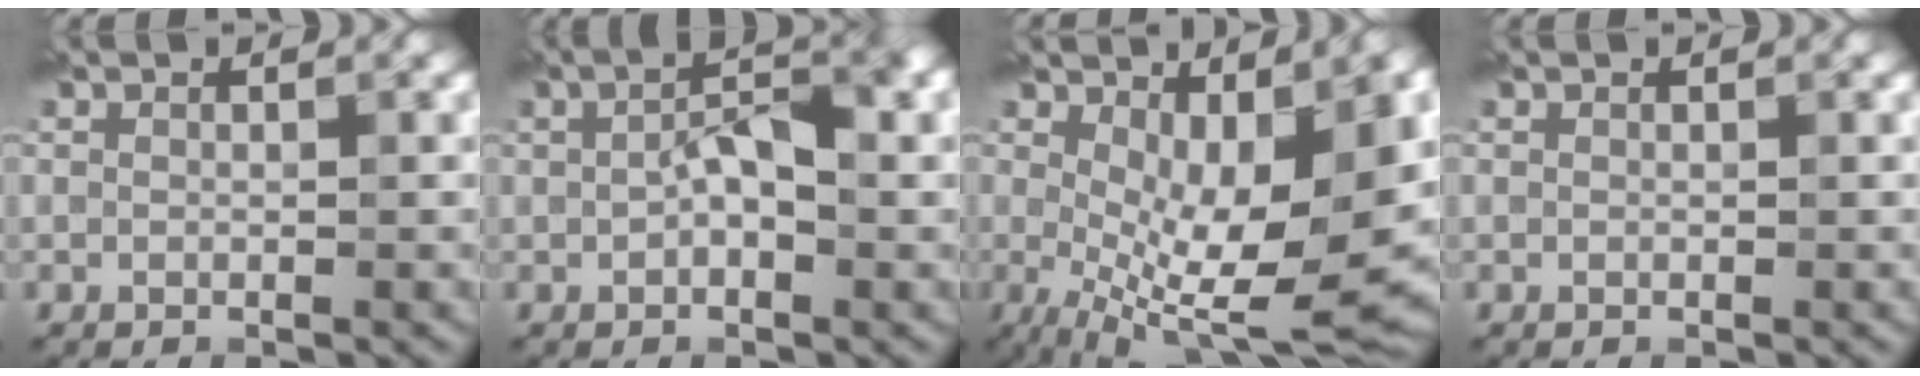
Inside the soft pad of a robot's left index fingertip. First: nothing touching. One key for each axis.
{"total": 4.6, "fx": 0.2, "fy": 2.1, "fz": 4.0, "tx": -0.074, "ty": 0.008, "tz": -0.001}
{"total": 11.4, "fx": -0.2, "fy": 4.4, "fz": 10.6, "tx": -0.167, "ty": -0.022, "tz": 0.007}
{"total": 0.0}